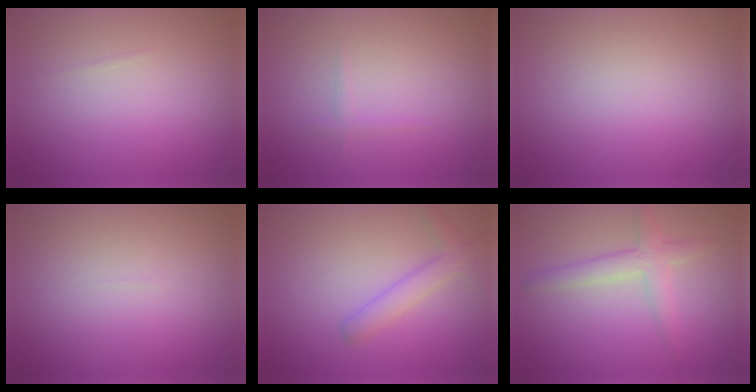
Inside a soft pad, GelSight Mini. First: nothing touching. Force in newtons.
{"total": 0.6, "press": 0.6, "slide": 0.0}
{"total": 0.0}
{"total": 0.0}
{"total": 2.4, "press": 2.4, "slide": 0.1}
{"total": 1.9, "press": 1.8, "slide": 0.3}